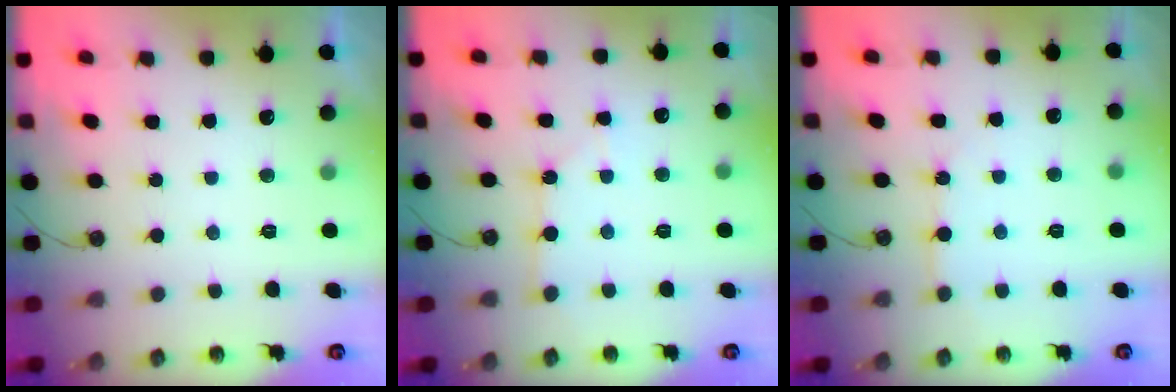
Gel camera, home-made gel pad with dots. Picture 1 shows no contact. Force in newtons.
{"total": 3.0, "press": 2.9, "slide": 0.4}
{"total": 3.6, "press": 3.6, "slide": 0.3}